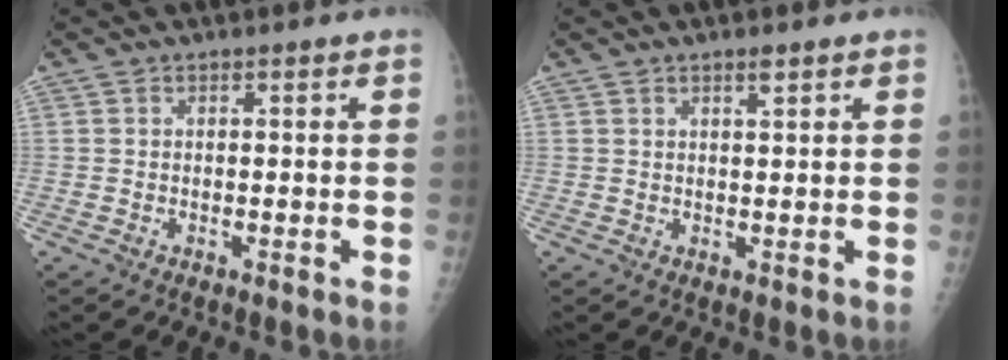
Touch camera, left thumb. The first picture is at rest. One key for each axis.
{"total": 1.6, "fx": 1.1, "fy": 0.3, "fz": 1.1, "tx": -0.014, "ty": -0.007, "tz": 0.019}